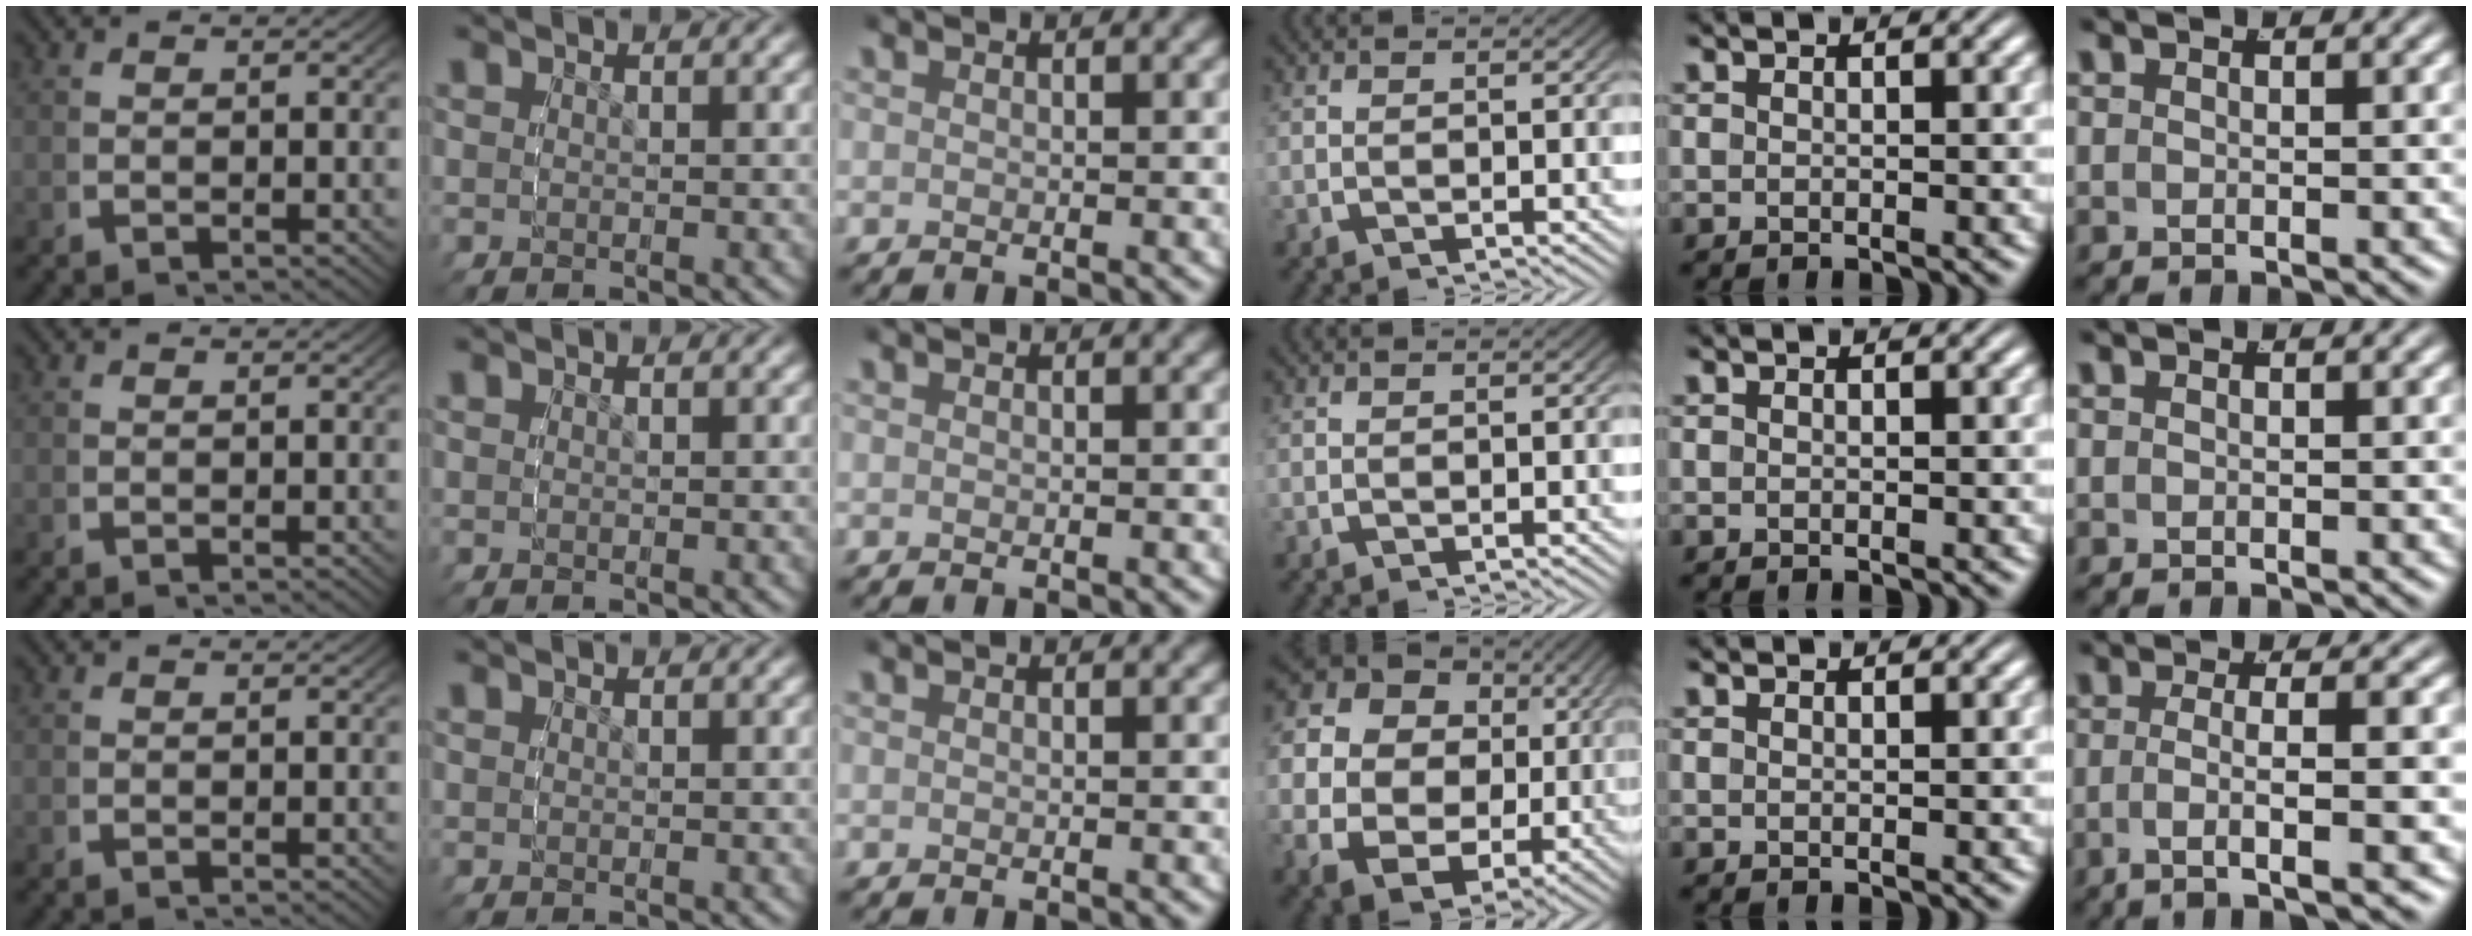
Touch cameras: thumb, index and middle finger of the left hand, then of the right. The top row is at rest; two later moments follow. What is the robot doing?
{"motion": "grasp_and_lifting", "object": "sponge"}